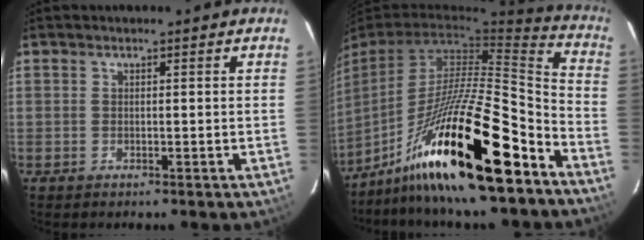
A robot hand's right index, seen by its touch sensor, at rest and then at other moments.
{"total": 23.9, "force": [-16.7, 3.2, 16.8], "torque": [-0.268, -0.033, -0.279]}